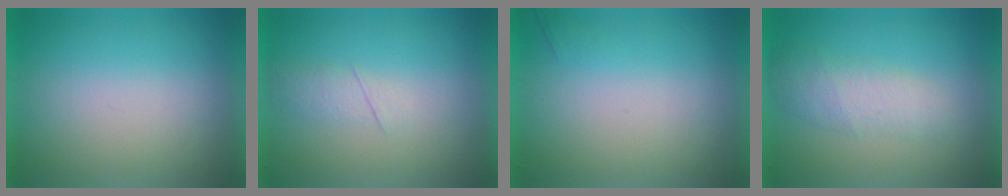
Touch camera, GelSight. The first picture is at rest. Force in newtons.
{"total": 2.1}
{"total": 1.1}
{"total": 2.3}